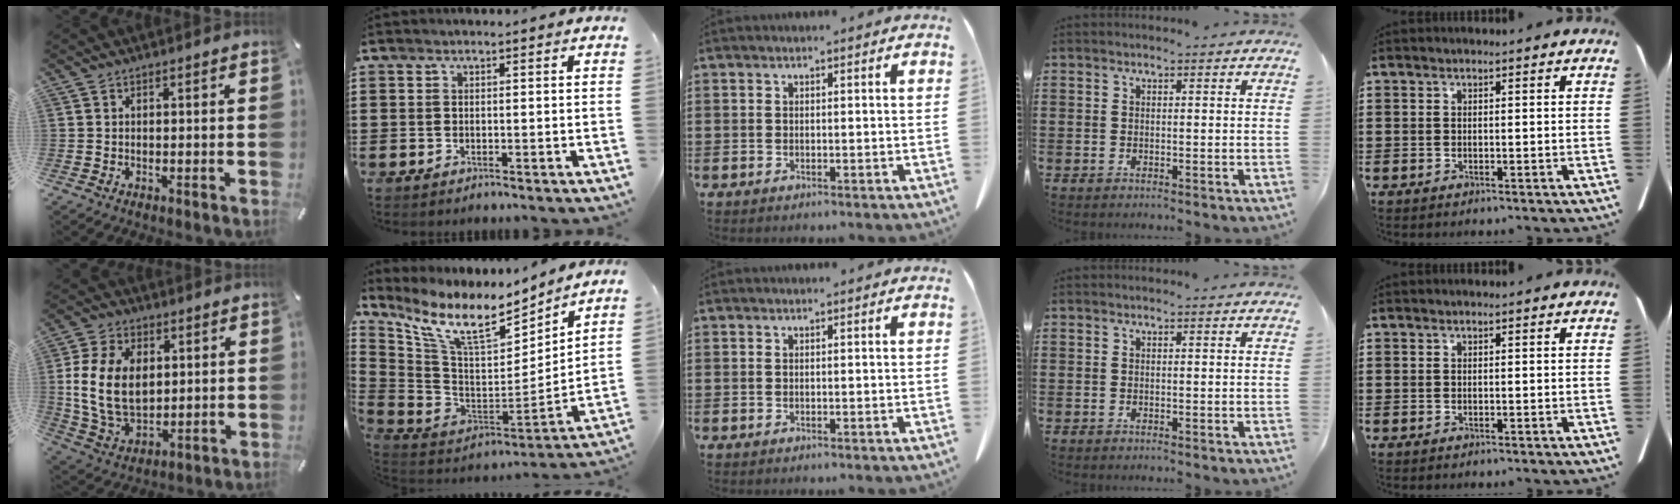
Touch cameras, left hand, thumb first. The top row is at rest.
{"thumb": {"total": 14.9, "force": [2.2, 10.7, 10.1], "torque": [-0.225, 0.008, 0.038]}, "index": {"total": 11.1, "force": [7.7, 3.1, 7.4], "torque": [-0.173, -0.048, 0.135]}}